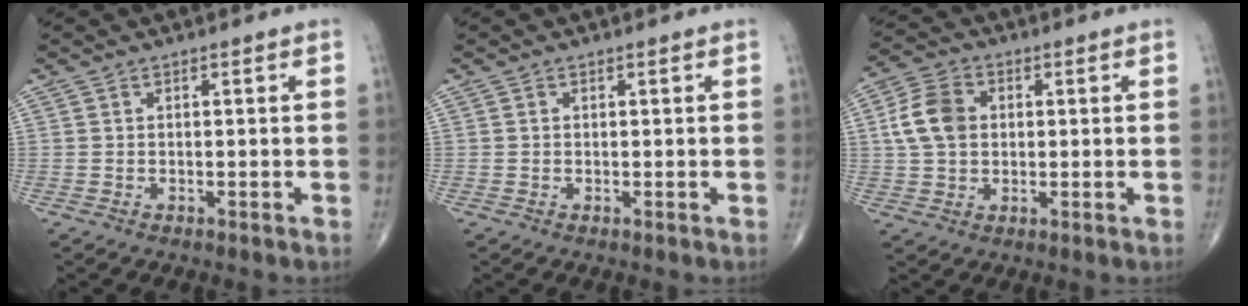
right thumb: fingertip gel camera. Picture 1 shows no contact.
{"total": 0.0}
{"total": 8.5, "force": [1.2, 6.3, 5.6], "torque": [-0.098, 0.011, 0.019]}